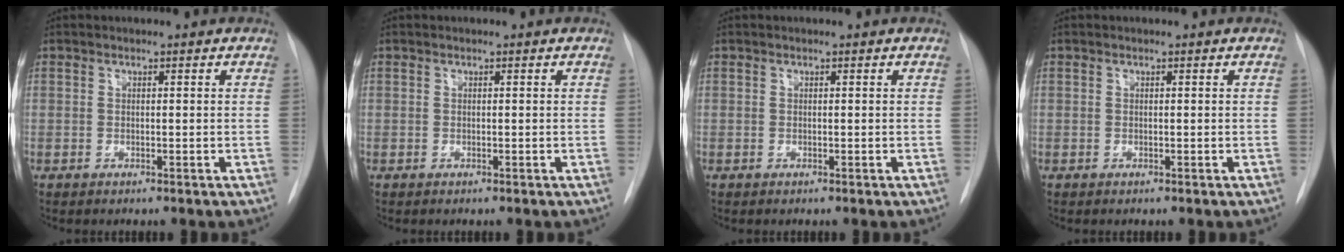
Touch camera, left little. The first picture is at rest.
{"total": 0.0}
{"total": 0.0}
{"total": 0.0}